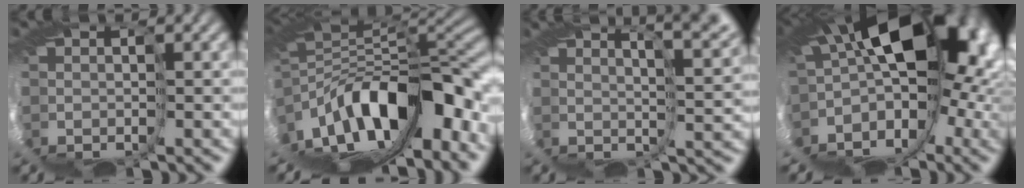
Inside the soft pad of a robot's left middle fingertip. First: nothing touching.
{"total": 6.8, "force": [-1.9, 1.6, 6.3], "torque": [-0.116, 0.021, -0.039]}
{"total": 7.2, "force": [6.4, -0.6, 3.4], "torque": [-0.045, 0.031, 0.094]}
{"total": 8.3, "force": [-0.1, 3.5, 7.5], "torque": [-0.103, -0.013, 0.011]}